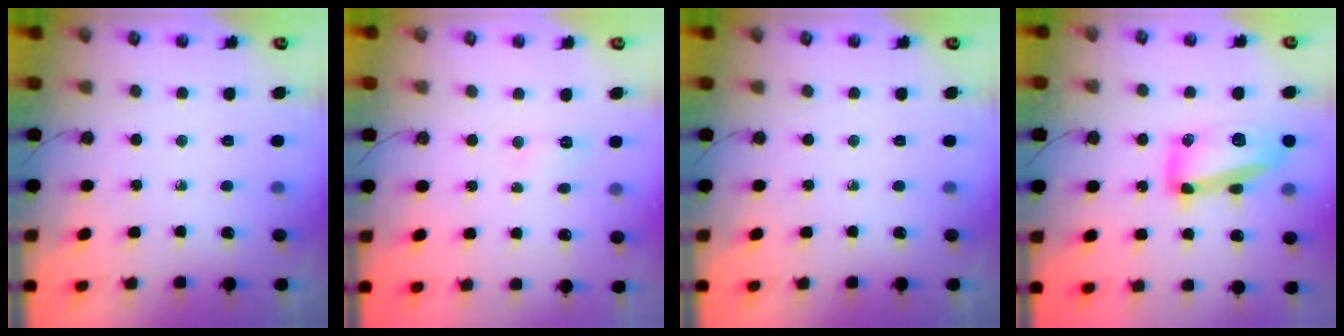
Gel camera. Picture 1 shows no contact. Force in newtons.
{"total": 5.6, "press": 4.9, "slide": 2.7}
{"total": 0.0}
{"total": 14.8, "press": 14.8, "slide": 1.1}